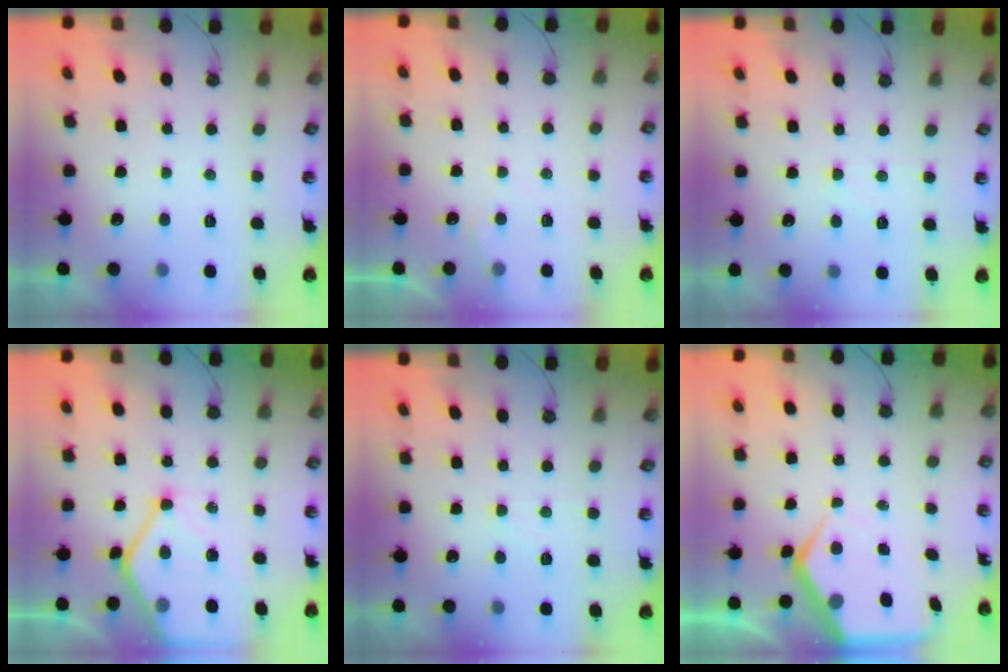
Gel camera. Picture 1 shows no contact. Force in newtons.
{"total": 3.6, "press": 3.5, "slide": 0.4}
{"total": 2.8, "press": 2.7, "slide": 0.4}
{"total": 14.1, "press": 14.0, "slide": 1.5}
{"total": 2.8, "press": 2.7, "slide": 0.4}
{"total": 7.3, "press": 7.2, "slide": 0.7}